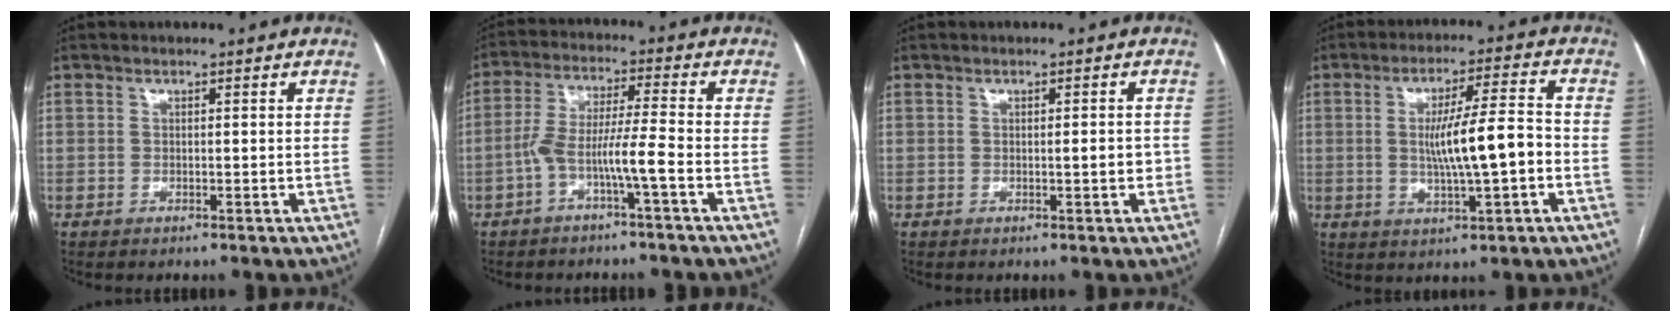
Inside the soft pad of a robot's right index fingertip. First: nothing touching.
{"total": 7.1, "force": [-3.1, -0.5, 6.4], "torque": [-0.126, 0.023, -0.057]}
{"total": 1.6, "force": [-0.2, 0.4, 1.5], "torque": [-0.020, 0.002, -0.004]}
{"total": 9.8, "force": [-1.1, 0.8, 9.7], "torque": [-0.164, 0.009, -0.018]}